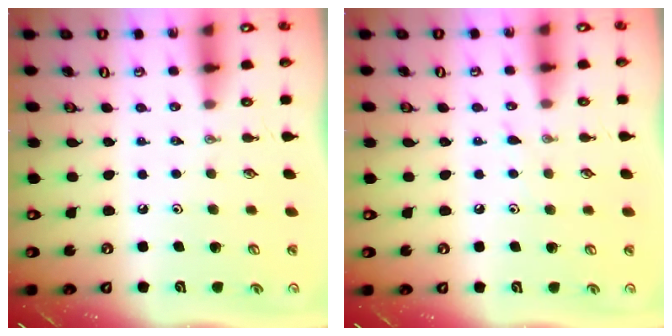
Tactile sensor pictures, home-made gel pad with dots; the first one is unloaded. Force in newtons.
{"total": 5.5, "press": 5.5, "slide": 0.4}